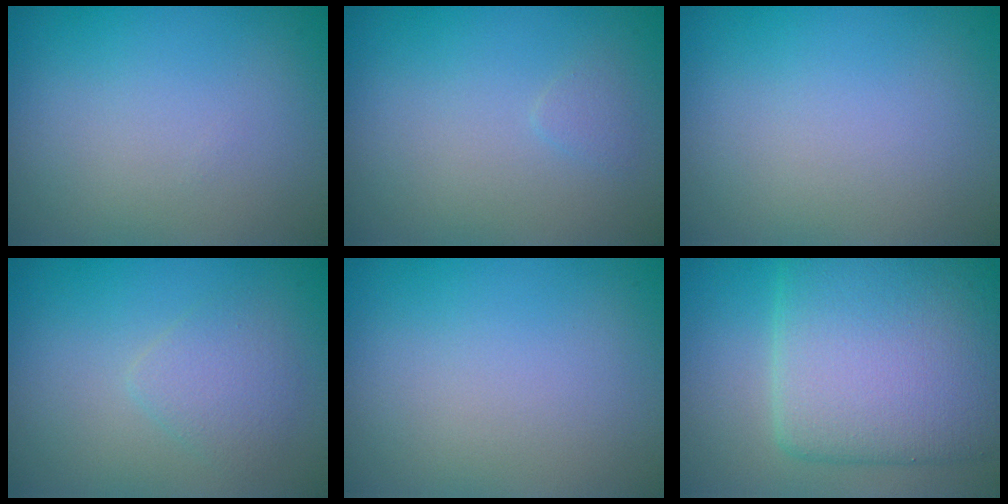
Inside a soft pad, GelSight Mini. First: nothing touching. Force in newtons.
{"total": 0.6, "press": 0.6, "slide": 0.1}
{"total": 0.0}
{"total": 2.0, "press": 1.9, "slide": 0.1}
{"total": 0.0}
{"total": 10.2, "press": 10.2, "slide": 0.3}